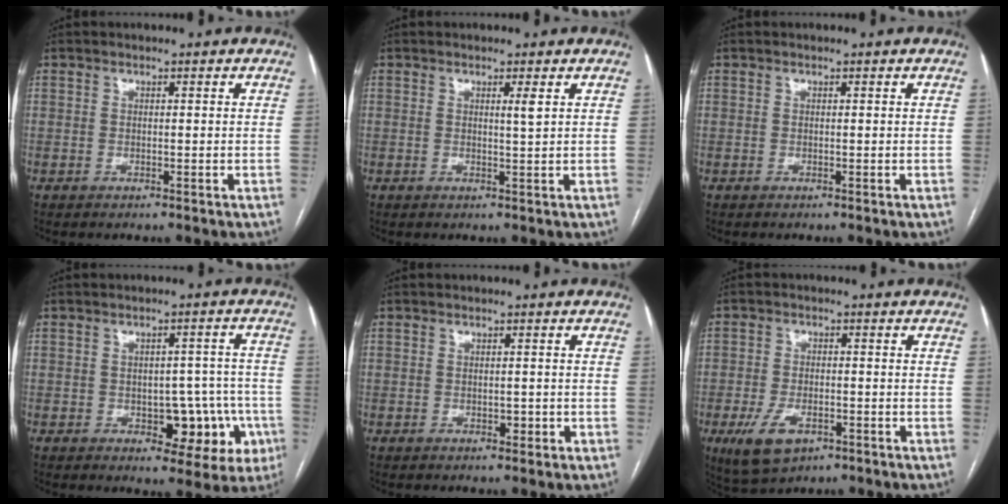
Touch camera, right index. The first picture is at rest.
{"total": 1.4, "force": [0.6, -0.3, 1.3], "torque": [-0.025, -0.005, 0.010]}
{"total": 0.0}
{"total": 9.6, "force": [-3.1, 5.3, 7.4], "torque": [-0.066, 0.027, -0.028]}
{"total": 1.3, "force": [-0.4, 0.9, 0.8], "torque": [-0.009, 0.001, -0.003]}
{"total": 7.0, "force": [-3.4, 3.8, 4.7], "torque": [-0.096, -0.005, -0.050]}